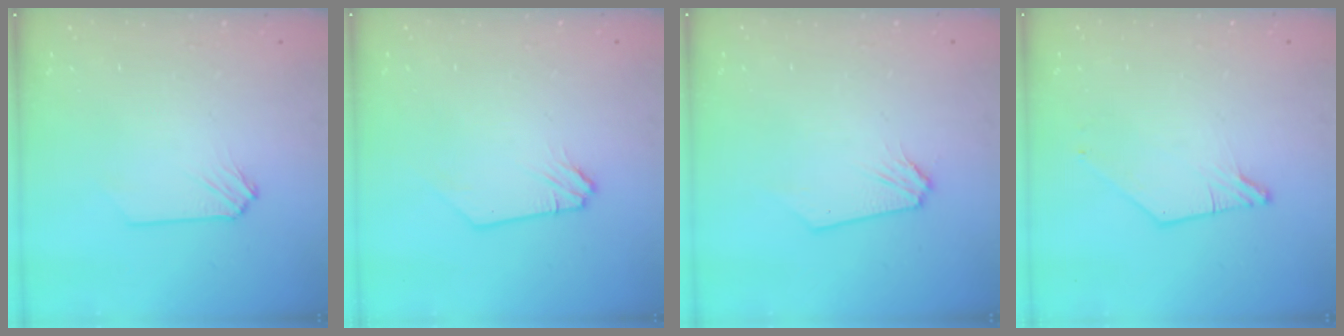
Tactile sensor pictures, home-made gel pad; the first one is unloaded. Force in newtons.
{"total": 0.0}
{"total": 0.0}
{"total": 1.0, "press": 1.0, "slide": 0.1}